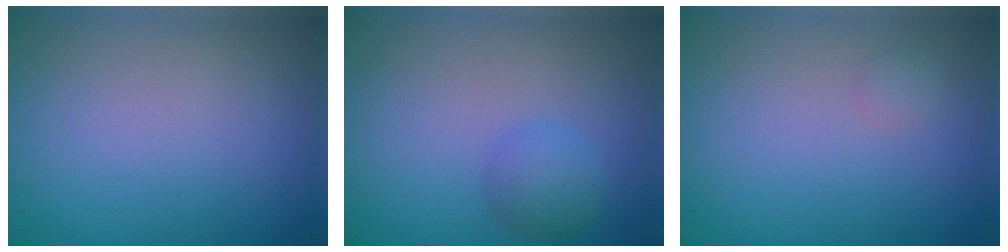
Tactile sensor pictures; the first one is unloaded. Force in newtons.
{"total": 1.9, "press": 1.9, "slide": 0.1}
{"total": 0.7, "press": 0.7, "slide": 0.0}